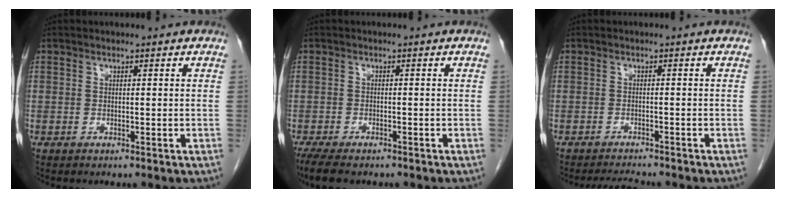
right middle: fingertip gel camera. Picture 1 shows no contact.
{"total": 6.6, "force": [-5.2, 2.1, 3.5], "torque": [-0.059, -0.015, -0.080]}
{"total": 2.8, "force": [-2.8, -0.1, 0.4], "torque": [-0.012, -0.014, -0.045]}